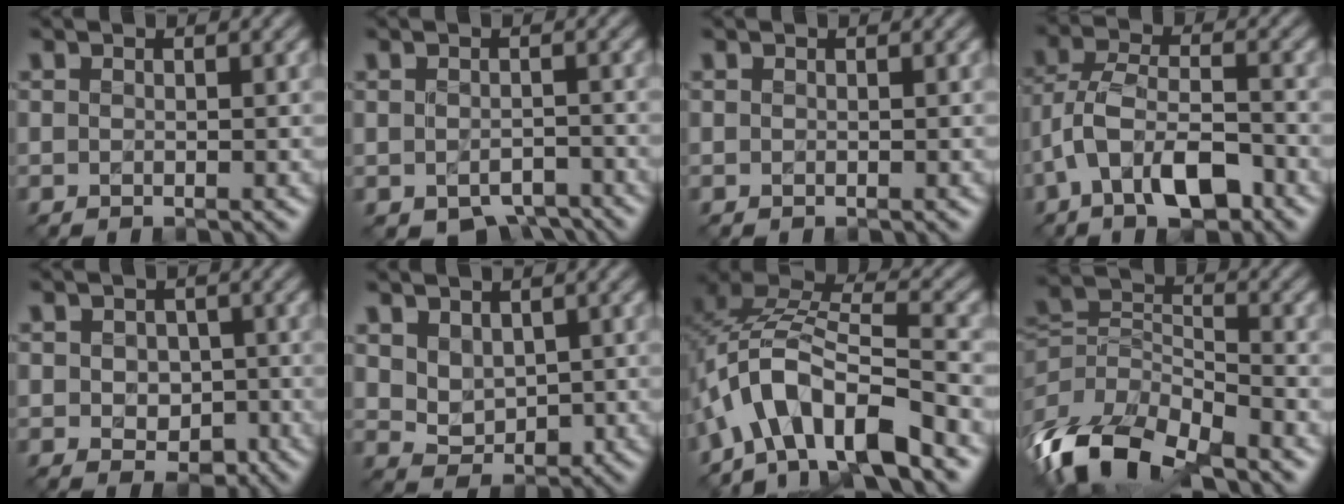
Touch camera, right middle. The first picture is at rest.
{"total": 3.5, "force": [-2.5, 1.9, 1.6], "torque": [-0.016, -0.012, -0.035]}
{"total": 0.0}
{"total": 7.0, "force": [-3.3, 3.3, 5.2], "torque": [-0.095, 0.008, -0.069]}
{"total": 2.9, "force": [-0.3, 2.3, 1.7], "torque": [-0.022, -0.004, -0.005]}
{"total": 3.0, "force": [1.2, 2.3, 1.6], "torque": [-0.033, -0.008, 0.025]}
{"total": 10.0, "force": [-5.2, 3.9, 7.6], "torque": [-0.130, 0.016, -0.102]}
{"total": 10.2, "force": [-6.1, 4.8, 6.6], "torque": [-0.138, -0.017, -0.121]}